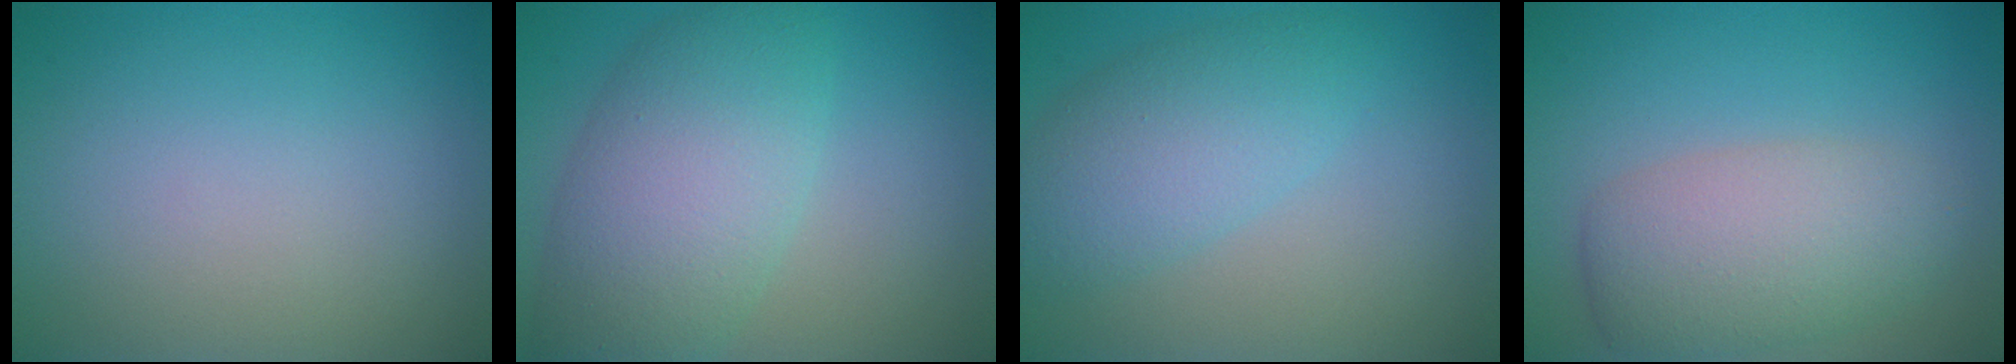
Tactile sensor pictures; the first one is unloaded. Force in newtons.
{"total": 7.6, "press": 7.6, "slide": 0.1}
{"total": 4.8, "press": 4.8, "slide": 0.0}
{"total": 5.3, "press": 5.3, "slide": 0.3}